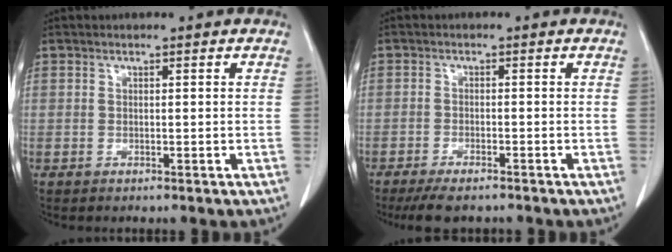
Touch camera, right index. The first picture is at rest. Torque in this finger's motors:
{"motor_torque": [0.43, -0.41, 0.21, 0.07]}